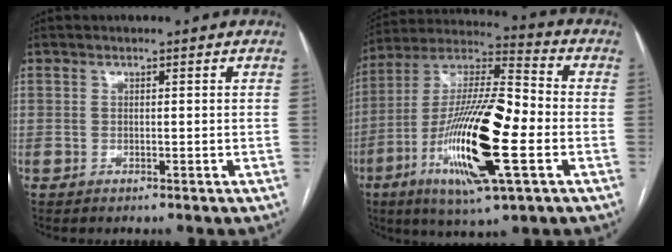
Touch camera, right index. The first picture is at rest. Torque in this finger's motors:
{"motor_torque": [2.14, 0.00, 0.70, 0.21]}